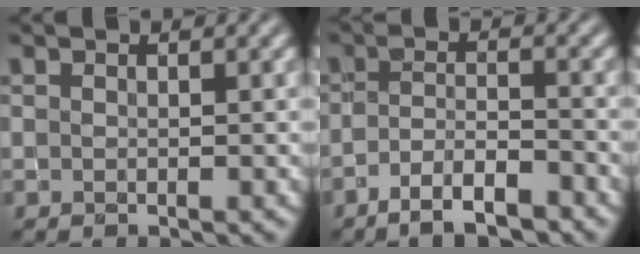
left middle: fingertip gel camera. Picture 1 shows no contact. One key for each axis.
{"total": 4.2, "fx": -3.0, "fy": 1.1, "fz": 2.7, "tx": -0.050, "ty": 0.001, "tz": -0.055}